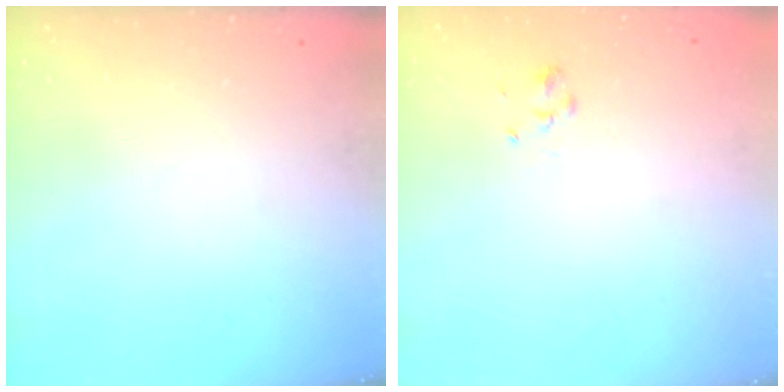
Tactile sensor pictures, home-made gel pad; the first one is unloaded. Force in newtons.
{"total": 1.4, "press": 1.3, "slide": 0.4}